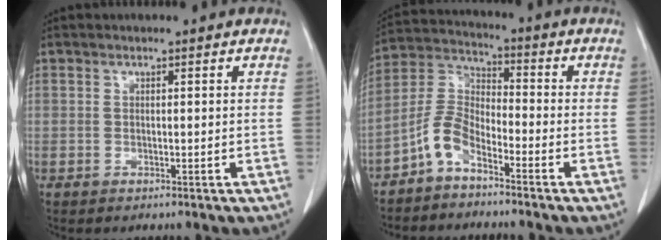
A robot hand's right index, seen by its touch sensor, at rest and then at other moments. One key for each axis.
{"total": 6.1, "fx": -4.3, "fy": 2.3, "fz": 3.7, "tx": -0.089, "ty": 0.013, "tz": -0.096}